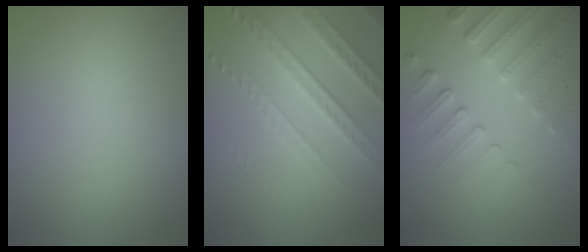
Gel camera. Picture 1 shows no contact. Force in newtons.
{"total": 4.7, "press": 4.0, "slide": 2.5}
{"total": 4.7, "press": 3.7, "slide": 2.8}